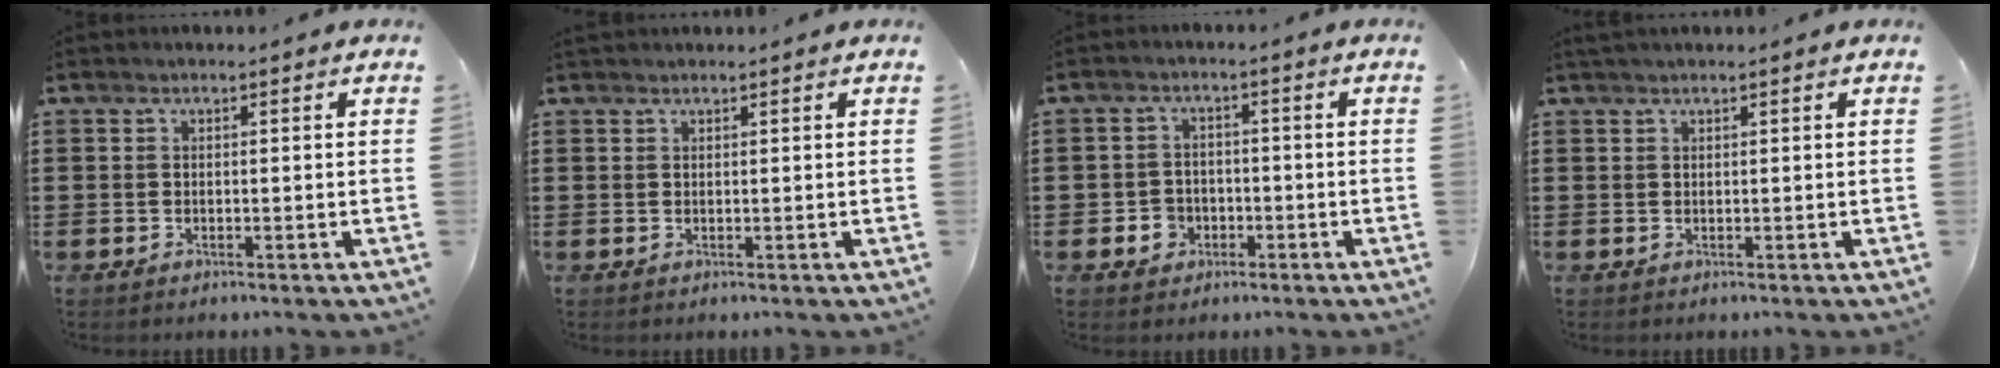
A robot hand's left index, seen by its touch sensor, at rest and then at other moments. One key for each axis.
{"total": 0.6, "fx": 0.6, "fy": 0.0, "fz": 0.2, "tx": -0.007, "ty": -0.001, "tz": 0.013}
{"total": 3.0, "fx": -1.4, "fy": 2.4, "fz": 0.9, "tx": -0.023, "ty": 0.002, "tz": -0.031}
{"total": 0.8, "fx": 0.7, "fy": -0.1, "fz": 0.5, "tx": -0.010, "ty": -0.001, "tz": 0.013}